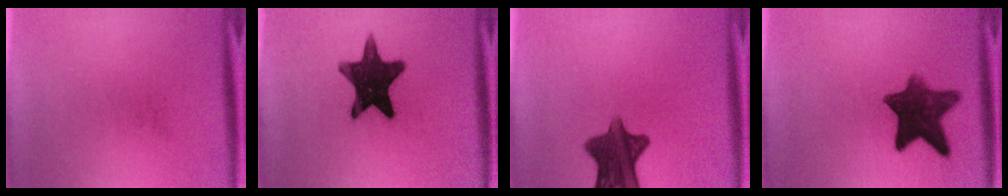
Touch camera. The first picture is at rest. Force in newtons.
{"total": 15.2}
{"total": 10.5}
{"total": 10.2}